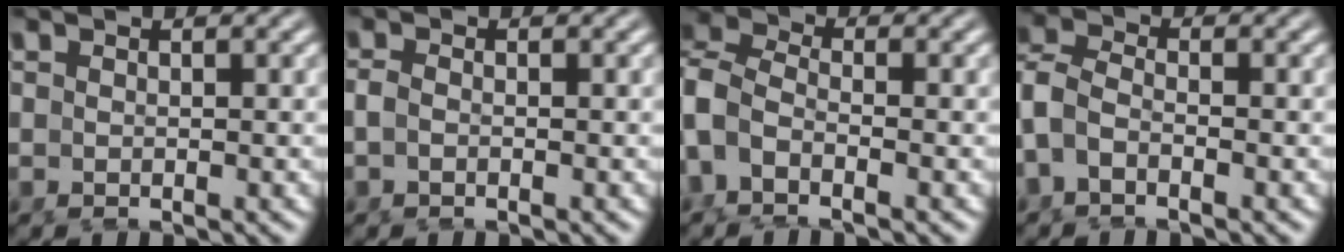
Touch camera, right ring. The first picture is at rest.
{"total": 0.8, "force": [-0.6, -0.1, 0.6], "torque": [-0.016, -0.007, -0.008]}
{"total": 7.4, "force": [-1.4, 6.1, 3.9], "torque": [-0.113, -0.021, -0.029]}
{"total": 5.0, "force": [-1.5, 4.0, 2.8], "torque": [-0.075, -0.016, -0.029]}